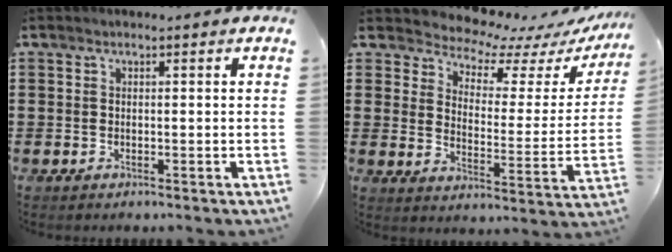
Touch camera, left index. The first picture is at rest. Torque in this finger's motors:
{"motor_torque": [2.14, 0.00, -0.72, -0.21]}